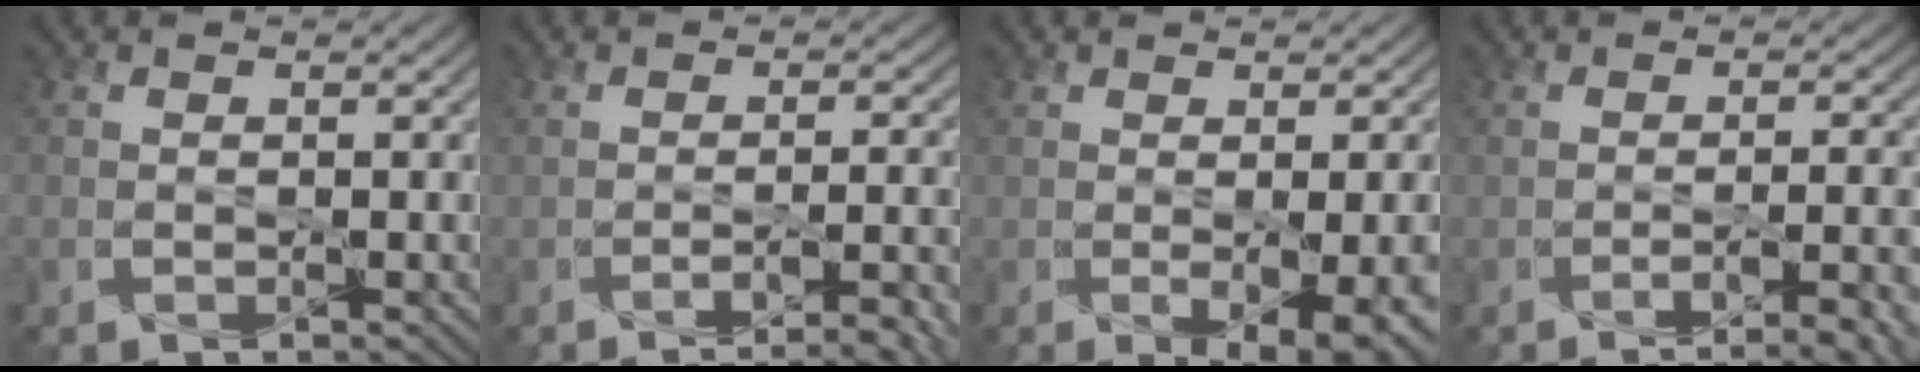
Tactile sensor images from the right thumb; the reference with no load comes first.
{"total": 6.2, "force": [-3.8, 1.5, 4.7], "torque": [-0.058, 0.000, -0.047]}
{"total": 6.8, "force": [-1.6, 2.3, 6.2], "torque": [-0.085, -0.017, 0.003]}
{"total": 6.9, "force": [-4.0, 1.8, 5.3], "torque": [-0.063, 0.001, -0.047]}